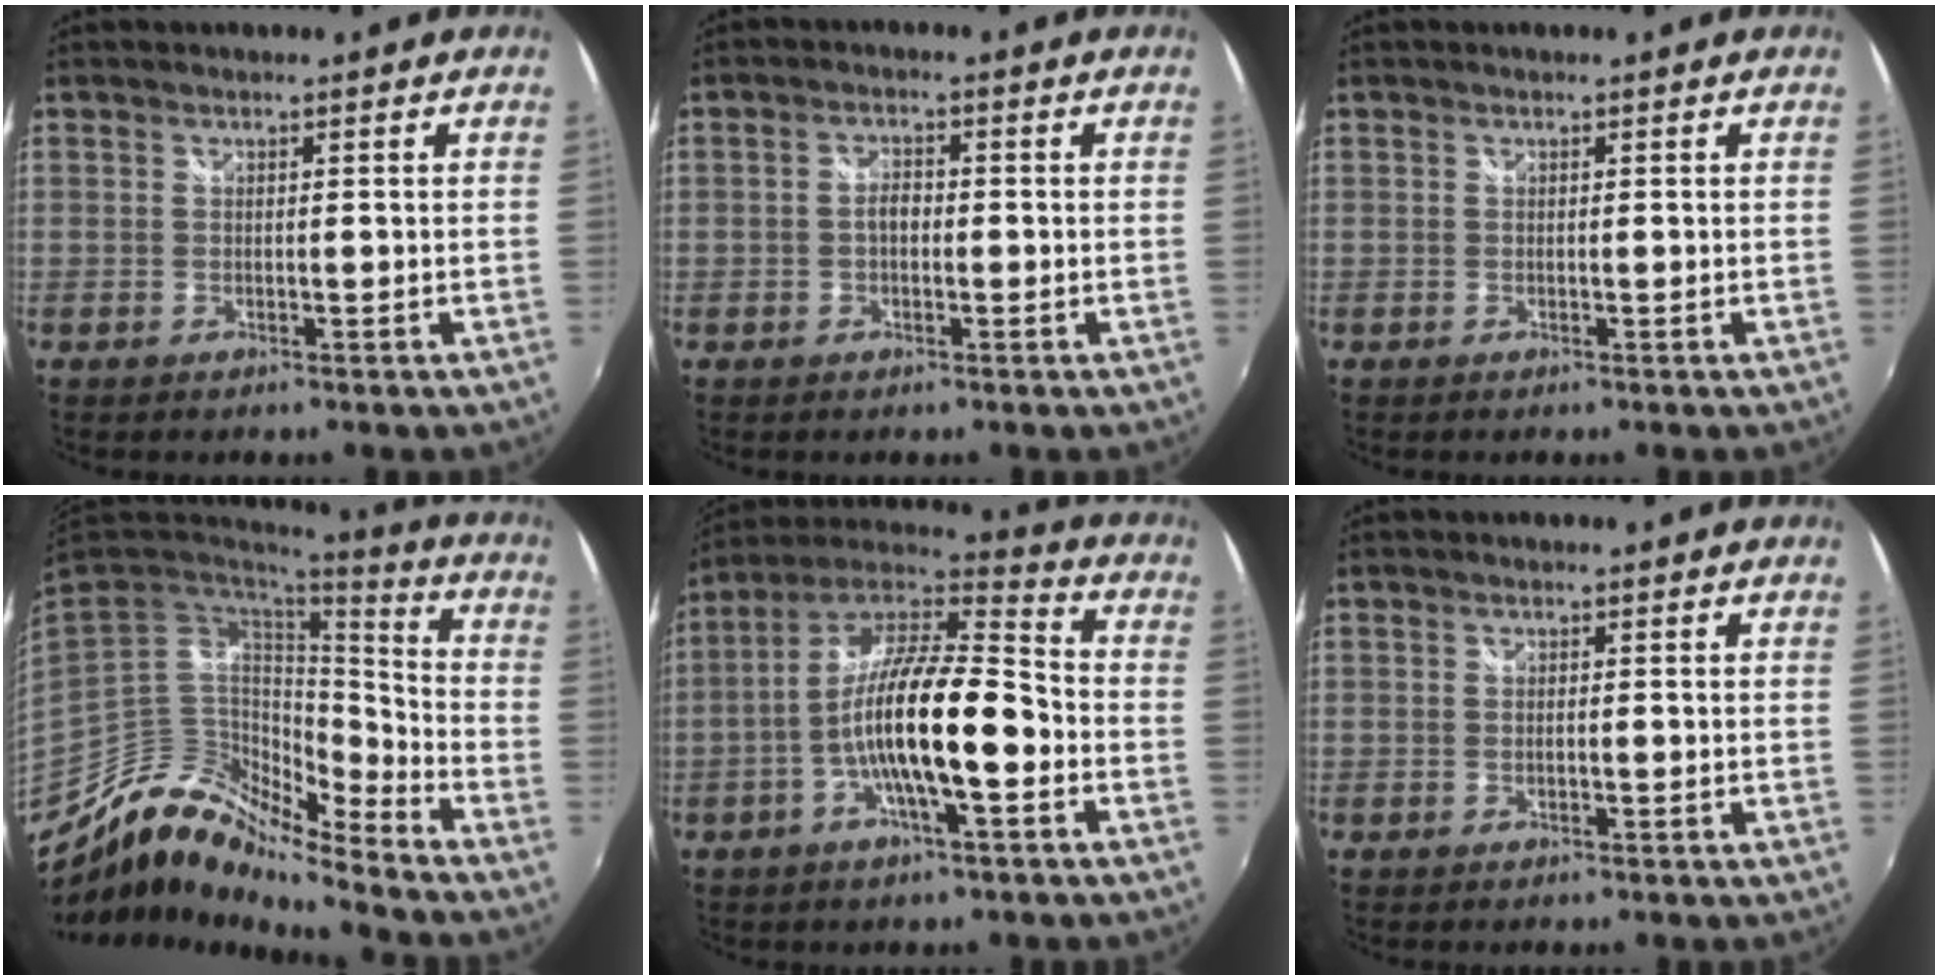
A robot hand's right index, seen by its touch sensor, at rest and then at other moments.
{"total": 2.3, "force": [-0.3, 1.4, 1.7], "torque": [-0.030, 0.007, -0.009]}
{"total": 0.0}
{"total": 10.6, "force": [-9.5, 2.2, 4.3], "torque": [-0.073, 0.012, -0.194]}
{"total": 16.4, "force": [-4.2, 3.7, 15.4], "torque": [-0.276, 0.003, -0.086]}
{"total": 0.0}